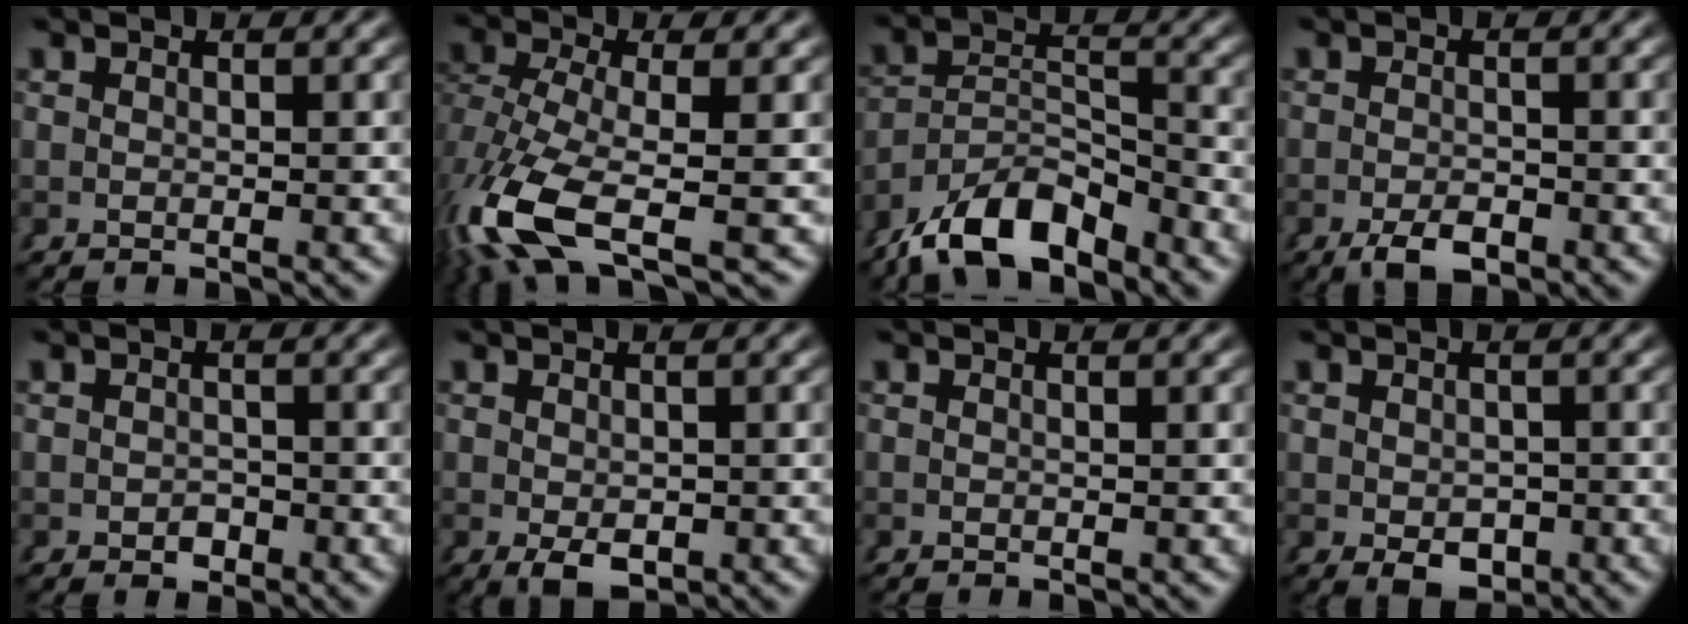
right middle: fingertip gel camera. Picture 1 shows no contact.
{"total": 8.1, "force": [-3.2, 4.2, 6.2], "torque": [-0.156, -0.046, -0.033]}
{"total": 7.7, "force": [-5.9, 3.5, 3.5], "torque": [-0.046, -0.014, -0.098]}
{"total": 3.6, "force": [-2.4, 1.6, 2.1], "torque": [-0.032, -0.014, -0.036]}
{"total": 1.4, "force": [-0.8, 1.1, 0.3], "torque": [-0.001, -0.007, -0.011]}
{"total": 3.1, "force": [-1.5, 1.6, 2.1], "torque": [-0.029, -0.020, -0.011]}
{"total": 0.0}
{"total": 3.2, "force": [-1.5, 2.1, 1.9], "torque": [-0.019, -0.022, -0.009]}